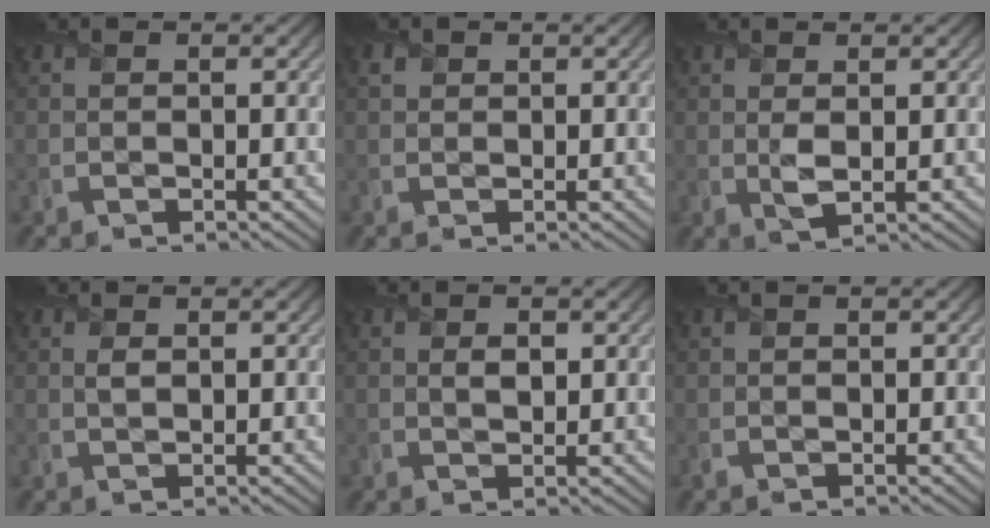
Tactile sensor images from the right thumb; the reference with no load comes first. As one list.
[{"total": 0.8, "force": [0.5, 0.6, 0.2], "torque": [-0.005, 0.004, 0.008]}, {"total": 1.8, "force": [0.5, 0.6, 1.7], "torque": [-0.039, -0.002, 0.013]}, {"total": 1.0, "force": [0.4, 0.3, 0.8], "torque": [-0.024, 0.000, 0.007]}, {"total": 1.5, "force": [0.4, 0.8, 1.2], "torque": [-0.027, -0.002, 0.007]}, {"total": 0.0}]